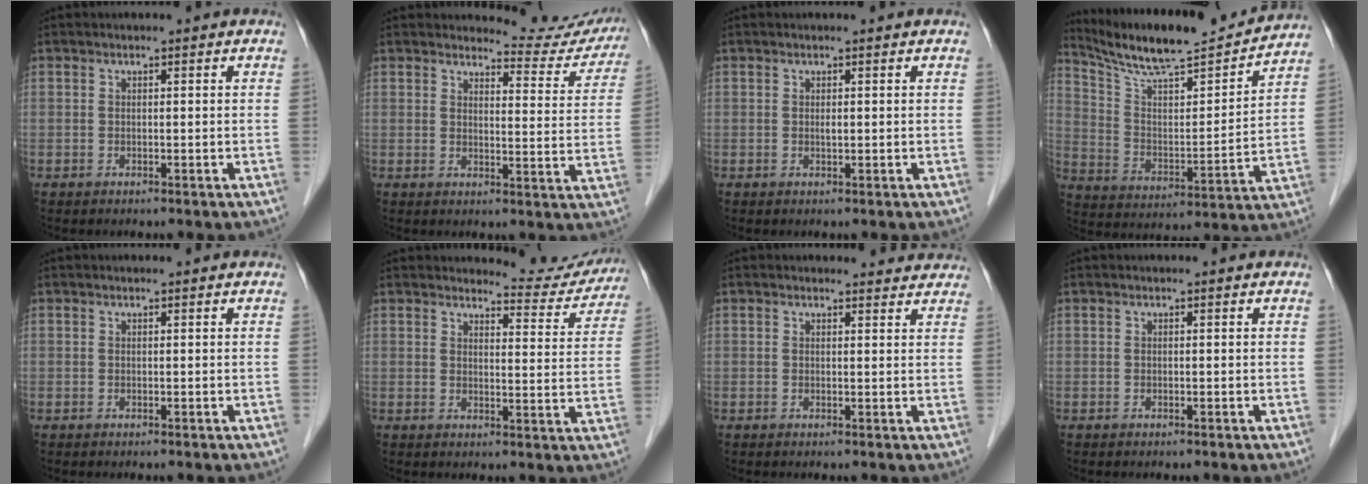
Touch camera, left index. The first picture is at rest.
{"total": 10.3, "force": [10.2, 1.4, -0.2], "torque": [0.020, -0.057, 0.099]}
{"total": 0.5, "force": [-0.2, 0.1, 0.4], "torque": [-0.011, -0.006, -0.005]}
{"total": 18.2, "force": [16.8, 1.3, 7.0], "torque": [-0.128, -0.011, 0.270]}
{"total": 0.0}
{"total": 8.2, "force": [8.1, 1.4, -0.2], "torque": [0.014, -0.034, 0.083]}
{"total": 4.1, "force": [4.0, 1.1, 0.1], "torque": [0.005, -0.006, 0.026]}
{"total": 0.0}